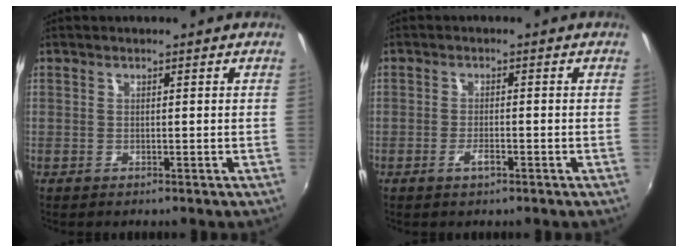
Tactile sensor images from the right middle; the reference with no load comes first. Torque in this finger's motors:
{"motor_torque": [0.26, -0.14, 0.01, 0.02]}